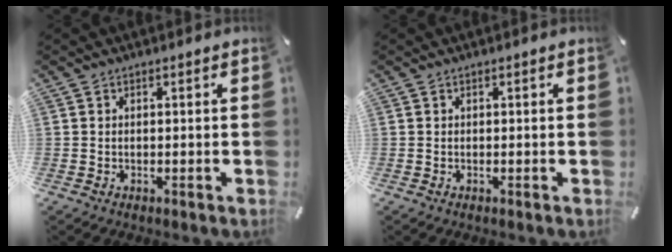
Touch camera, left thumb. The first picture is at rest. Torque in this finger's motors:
{"motor_torque": [-0.02, -0.02, 0.00, 0.00, 0.00]}